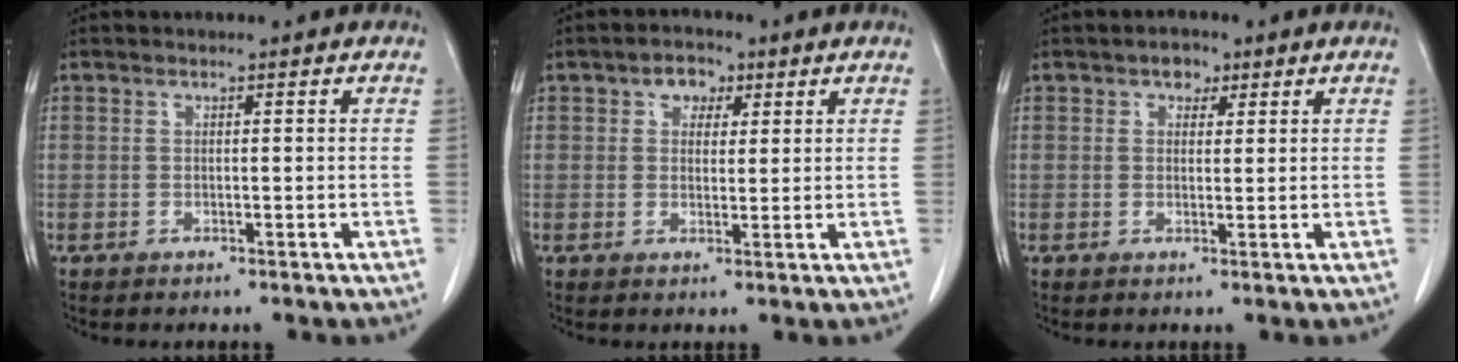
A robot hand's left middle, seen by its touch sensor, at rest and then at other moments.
{"total": 3.6, "force": [1.7, 2.5, 1.9], "torque": [-0.030, 0.012, 0.028]}
{"total": 2.4, "force": [1.3, 1.6, 1.2], "torque": [-0.019, 0.006, 0.020]}